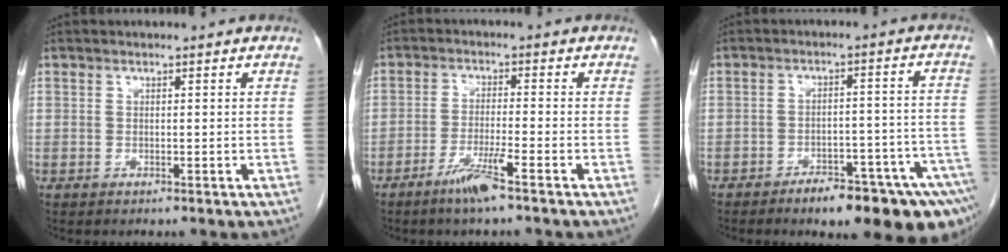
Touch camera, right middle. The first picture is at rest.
{"total": 5.1, "force": [-3.4, -0.4, 3.8], "torque": [-0.072, -0.009, -0.069]}
{"total": 14.1, "force": [-10.2, 2.8, 9.3], "torque": [-0.057, 0.029, -0.136]}